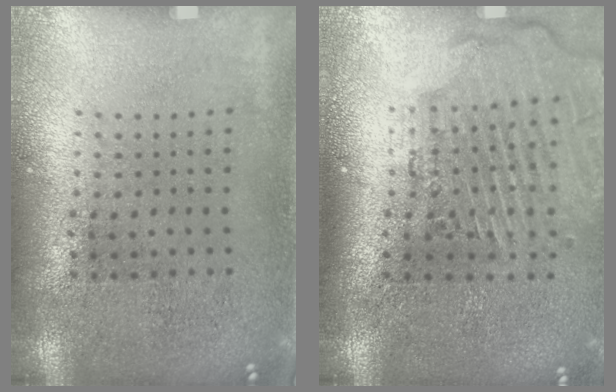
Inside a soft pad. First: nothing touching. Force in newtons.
{"total": 2.8, "press": 2.3, "slide": 1.6}